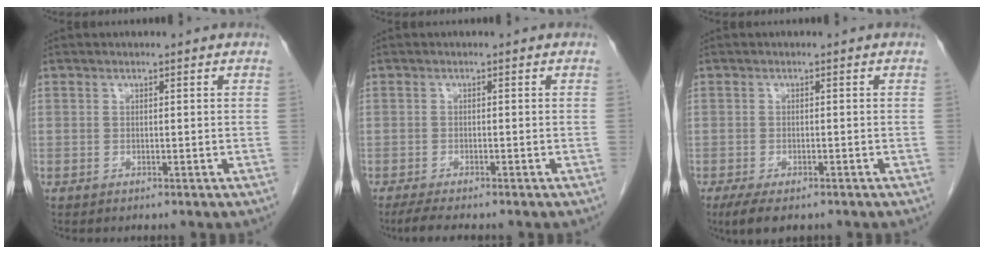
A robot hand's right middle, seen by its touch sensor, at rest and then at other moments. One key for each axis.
{"total": 3.8, "fx": -3.1, "fy": 0.3, "fz": 2.1, "tx": -0.042, "ty": -0.012, "tz": -0.047}
{"total": 4.8, "fx": -3.4, "fy": 1.6, "fz": 2.9, "tx": -0.054, "ty": -0.012, "tz": -0.052}